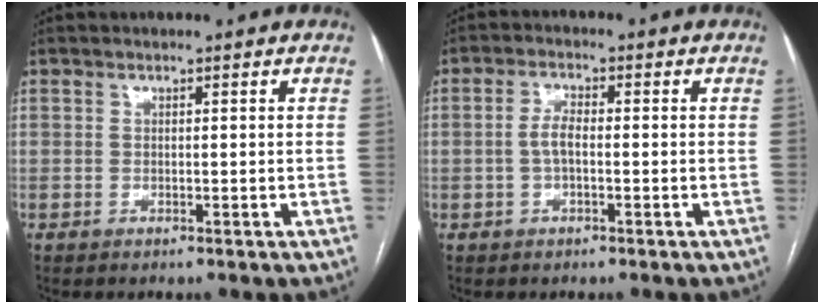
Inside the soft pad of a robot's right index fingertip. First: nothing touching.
{"total": 3.3, "force": [-0.4, 1.3, 3.1], "torque": [-0.064, 0.009, -0.007]}